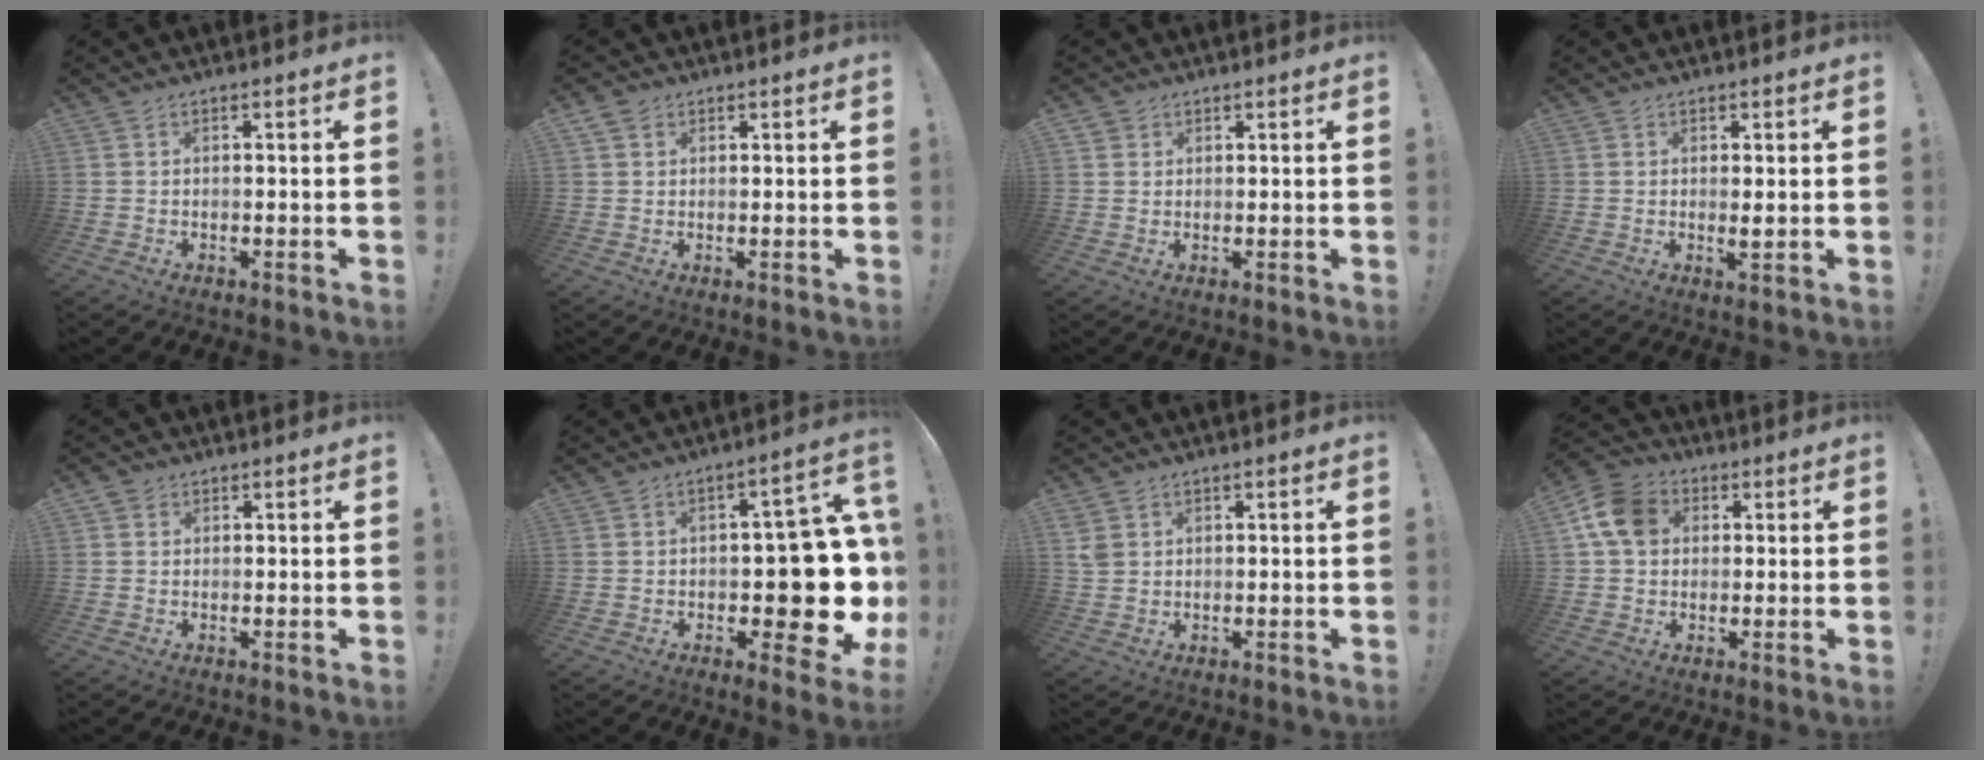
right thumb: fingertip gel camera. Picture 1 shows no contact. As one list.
[{"total": 2.6, "force": [1.6, 1.9, 0.9], "torque": [-0.012, -0.003, 0.030]}, {"total": 2.1, "force": [1.4, 1.5, 0.1], "torque": [0.002, -0.007, 0.025]}, {"total": 1.9, "force": [0.7, 0.4, 1.7], "torque": [-0.020, -0.012, 0.011]}, {"total": 1.8, "force": [1.1, 1.4, 0.2], "torque": [0.002, -0.004, 0.019]}, {"total": 13.8, "force": [-2.1, 6.7, 11.9], "torque": [-0.134, 0.009, -0.030]}, {"total": 3.2, "force": [1.5, 2.4, 1.4], "torque": [-0.022, -0.001, 0.030]}, {"total": 11.2, "force": [3.0, 8.8, 6.3], "torque": [-0.104, 0.005, 0.063]}]